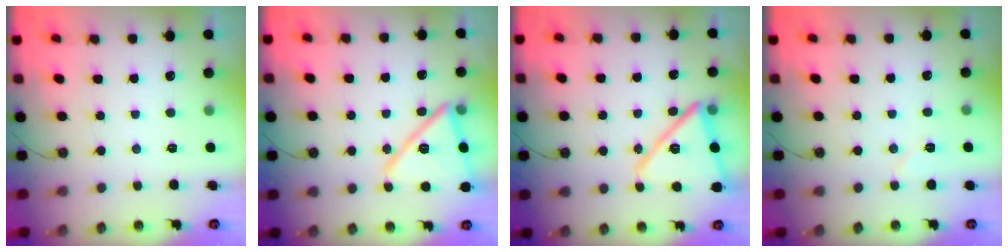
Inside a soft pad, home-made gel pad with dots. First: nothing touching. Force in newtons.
{"total": 17.8, "press": 17.7, "slide": 1.2}
{"total": 17.3, "press": 17.2, "slide": 1.5}
{"total": 5.2, "press": 5.1, "slide": 0.9}